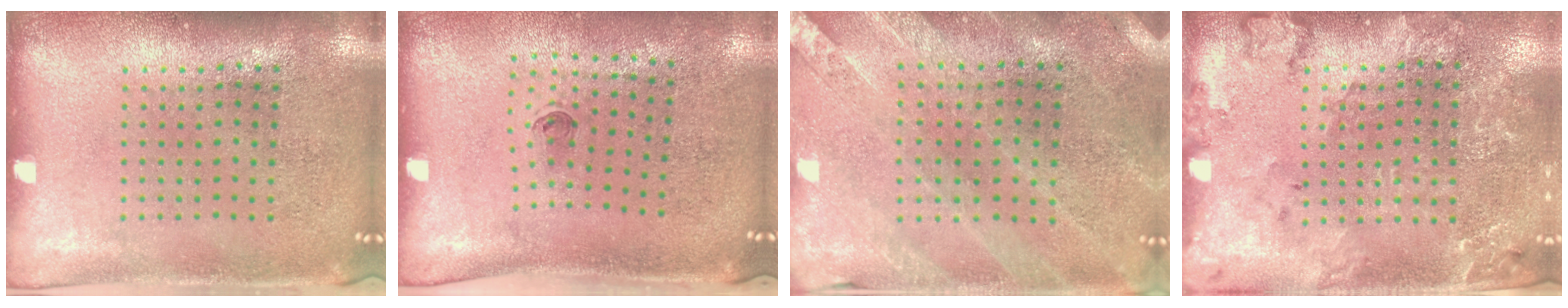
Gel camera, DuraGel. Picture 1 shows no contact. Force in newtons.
{"total": 0.5, "press": 0.3, "slide": 0.4}
{"total": 0.5, "press": 0.5, "slide": 0.2}
{"total": 1.9, "press": 1.9, "slide": 0.2}